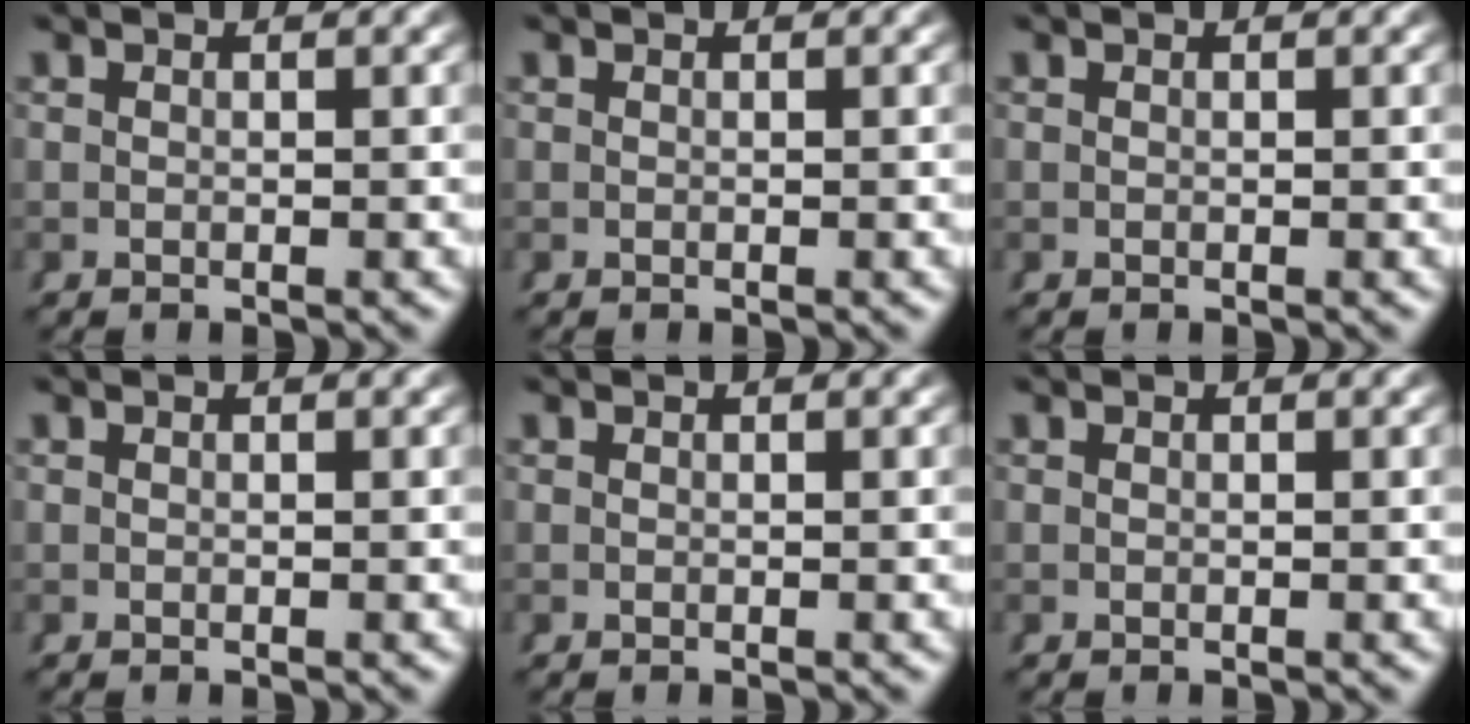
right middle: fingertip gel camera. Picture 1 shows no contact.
{"total": 0.0}
{"total": 0.0}
{"total": 0.0}
{"total": 0.0}
{"total": 0.0}